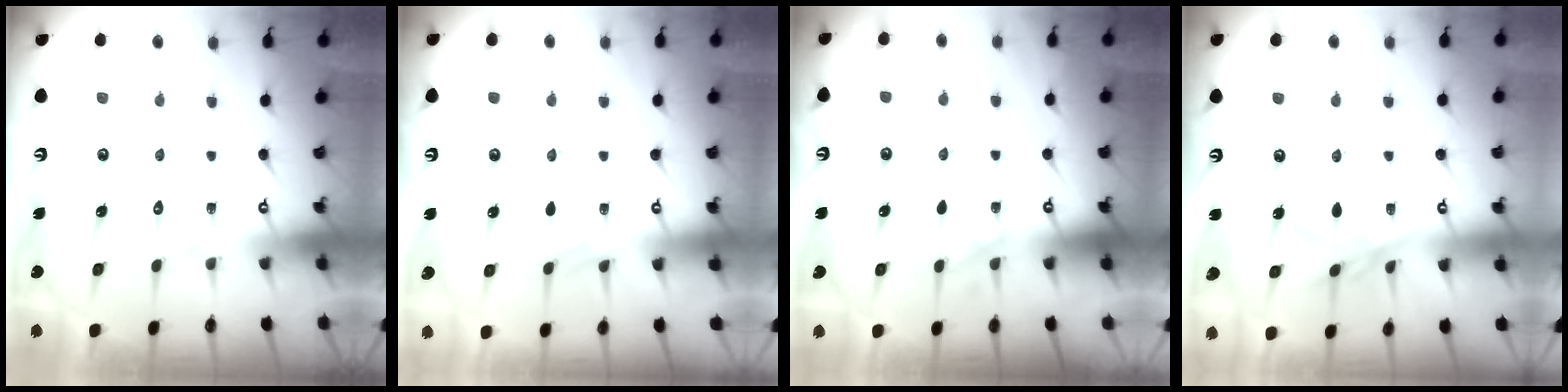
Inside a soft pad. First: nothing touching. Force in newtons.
{"total": 1.5, "press": 1.4, "slide": 0.3}
{"total": 2.2, "press": 1.9, "slide": 1.1}
{"total": 5.1, "press": 5.0, "slide": 0.7}